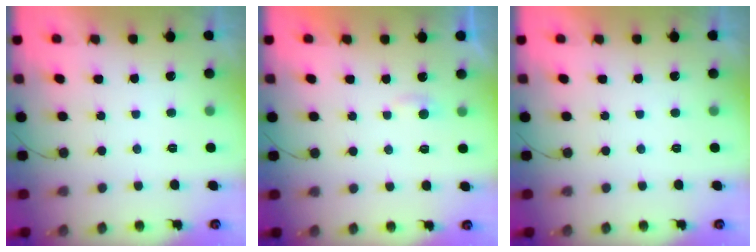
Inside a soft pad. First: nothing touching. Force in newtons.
{"total": 2.3, "press": 2.3, "slide": 0.2}
{"total": 0.0}